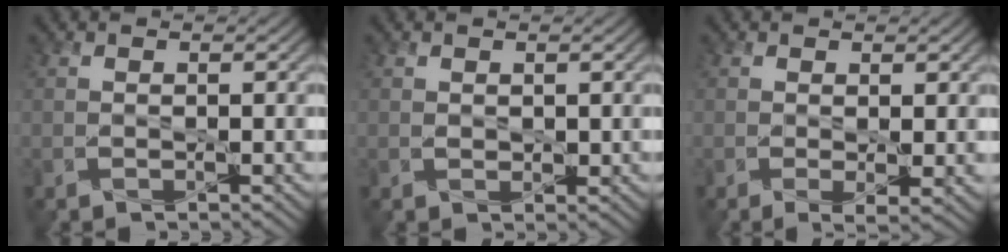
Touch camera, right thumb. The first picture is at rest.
{"total": 0.8, "force": [0.5, 0.6, 0.3], "torque": [-0.008, -0.005, 0.012]}
{"total": 1.9, "force": [0.1, 0.4, 1.9], "torque": [-0.040, -0.009, 0.002]}